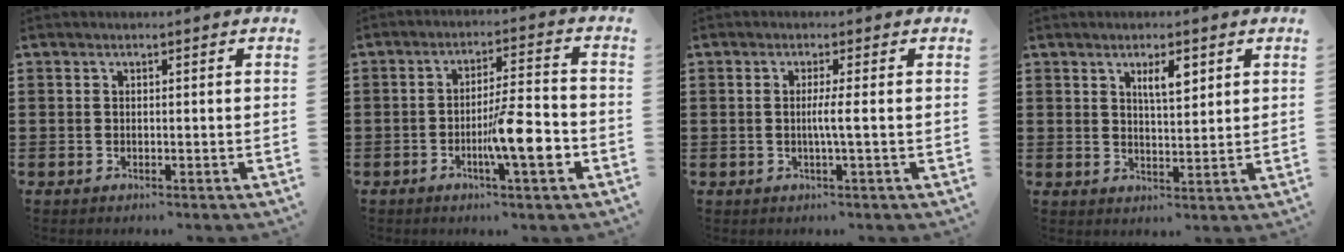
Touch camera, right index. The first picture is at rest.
{"total": 9.1, "force": [-2.9, 1.4, 8.6], "torque": [-0.151, -0.002, -0.050]}
{"total": 2.6, "force": [-0.2, -0.4, 2.6], "torque": [-0.048, -0.008, -0.007]}
{"total": 3.9, "force": [2.0, 1.2, 3.1], "torque": [-0.050, 0.000, 0.030]}